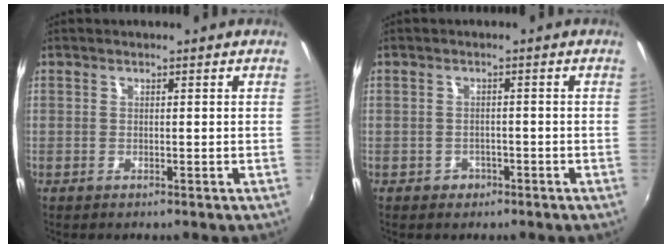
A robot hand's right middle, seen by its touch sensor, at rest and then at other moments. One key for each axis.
{"total": 2.6, "fx": -1.4, "fy": 2.2, "fz": 0.5, "tx": -0.015, "ty": 0.000, "tz": -0.018}